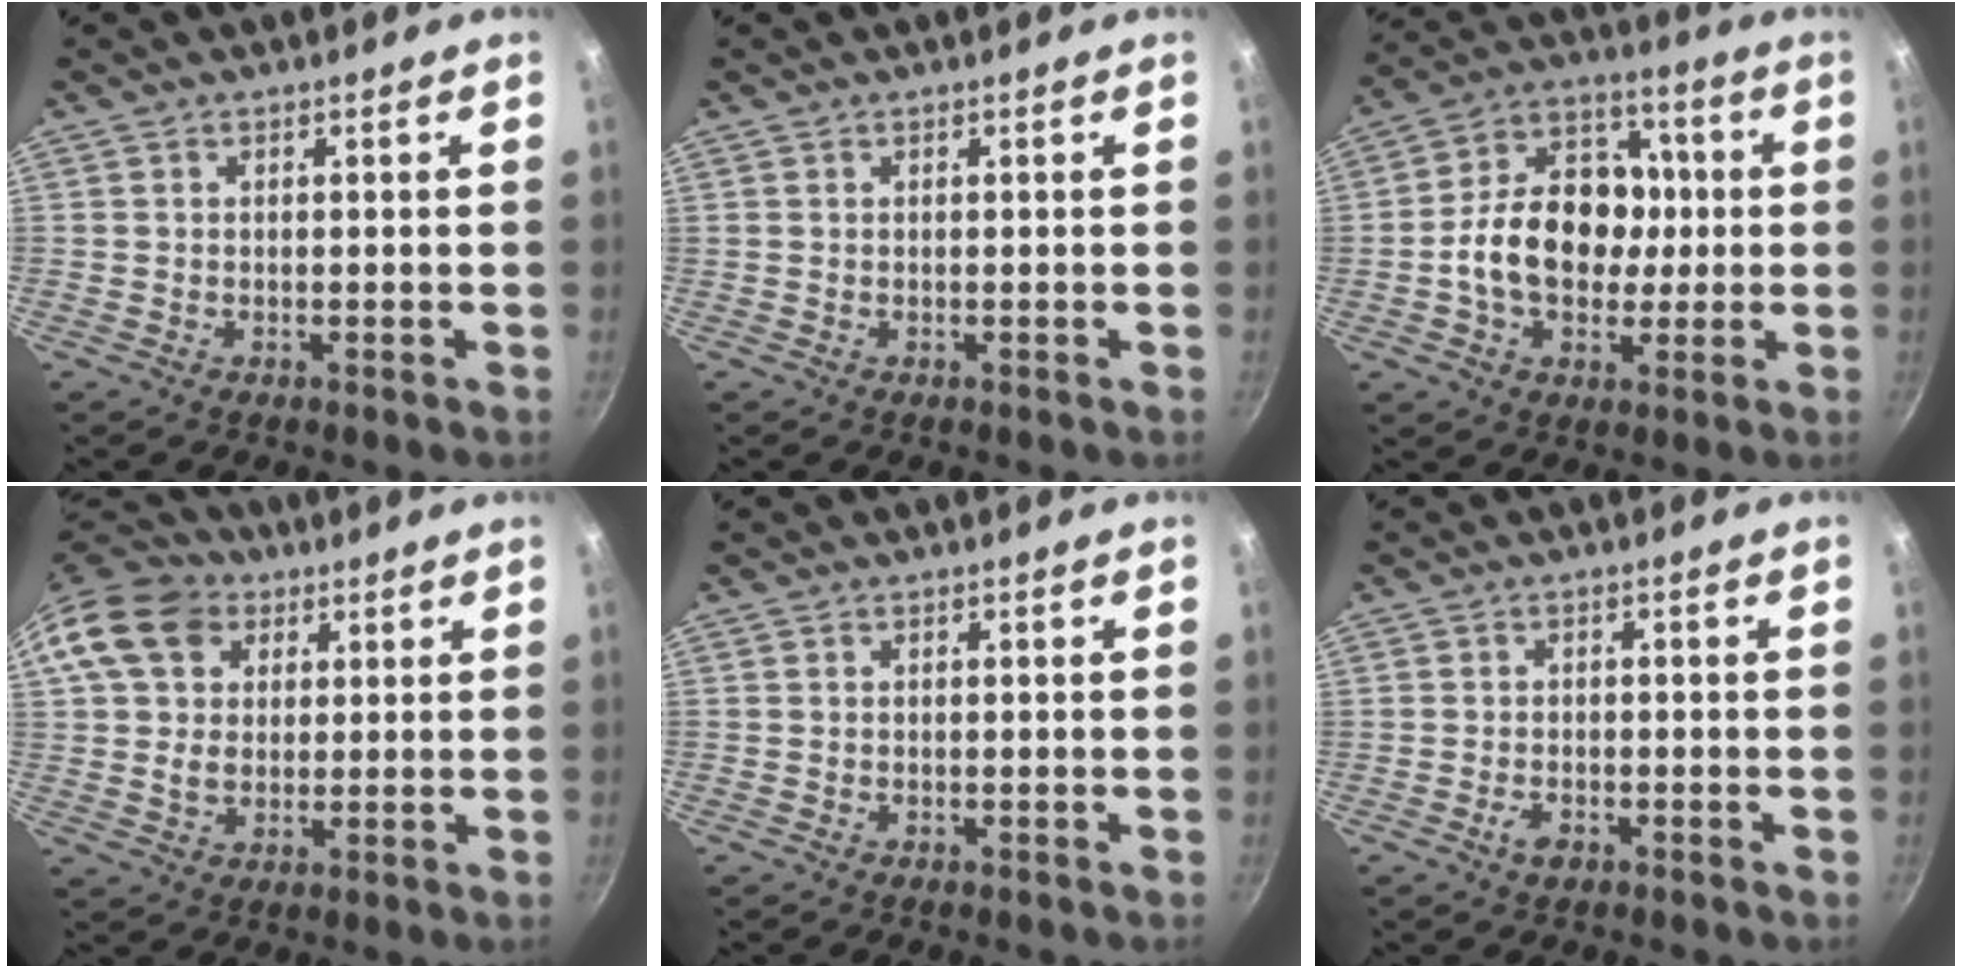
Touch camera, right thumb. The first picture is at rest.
{"total": 0.0}
{"total": 17.0, "force": [-0.9, 12.6, 11.4], "torque": [-0.147, 0.032, -0.031]}
{"total": 14.9, "force": [5.1, 11.6, 7.9], "torque": [-0.146, 0.015, 0.081]}
{"total": 0.0}
{"total": 2.3, "force": [-1.3, 1.1, 1.6], "torque": [-0.030, 0.009, -0.026]}